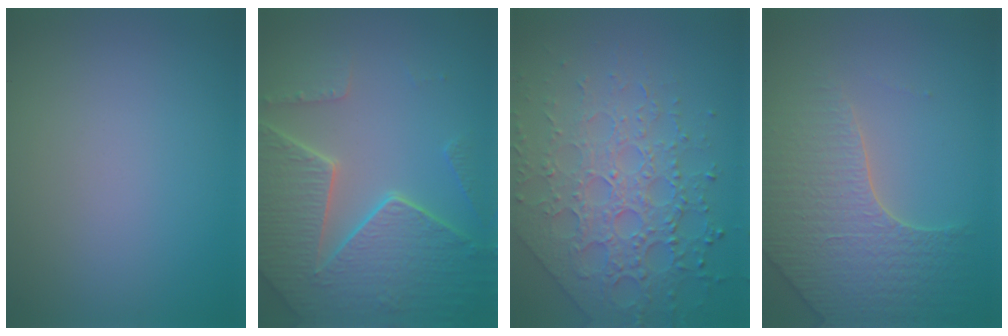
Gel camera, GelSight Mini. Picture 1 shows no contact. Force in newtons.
{"total": 8.2, "press": 5.9, "slide": 5.7}
{"total": 6.8, "press": 5.4, "slide": 4.2}
{"total": 4.7, "press": 4.4, "slide": 1.5}